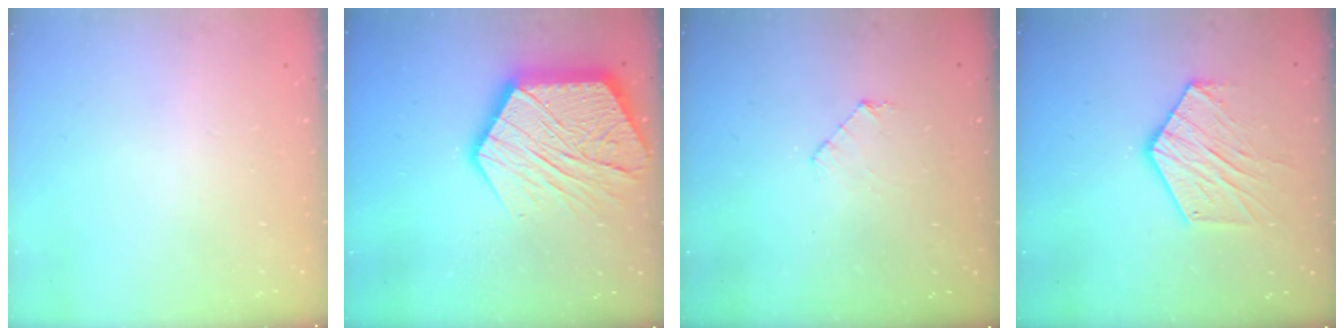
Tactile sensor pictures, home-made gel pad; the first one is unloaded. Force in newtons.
{"total": 23.5, "press": 23.4, "slide": 2.1}
{"total": 6.2, "press": 6.1, "slide": 0.6}
{"total": 12.6, "press": 12.6, "slide": 0.7}